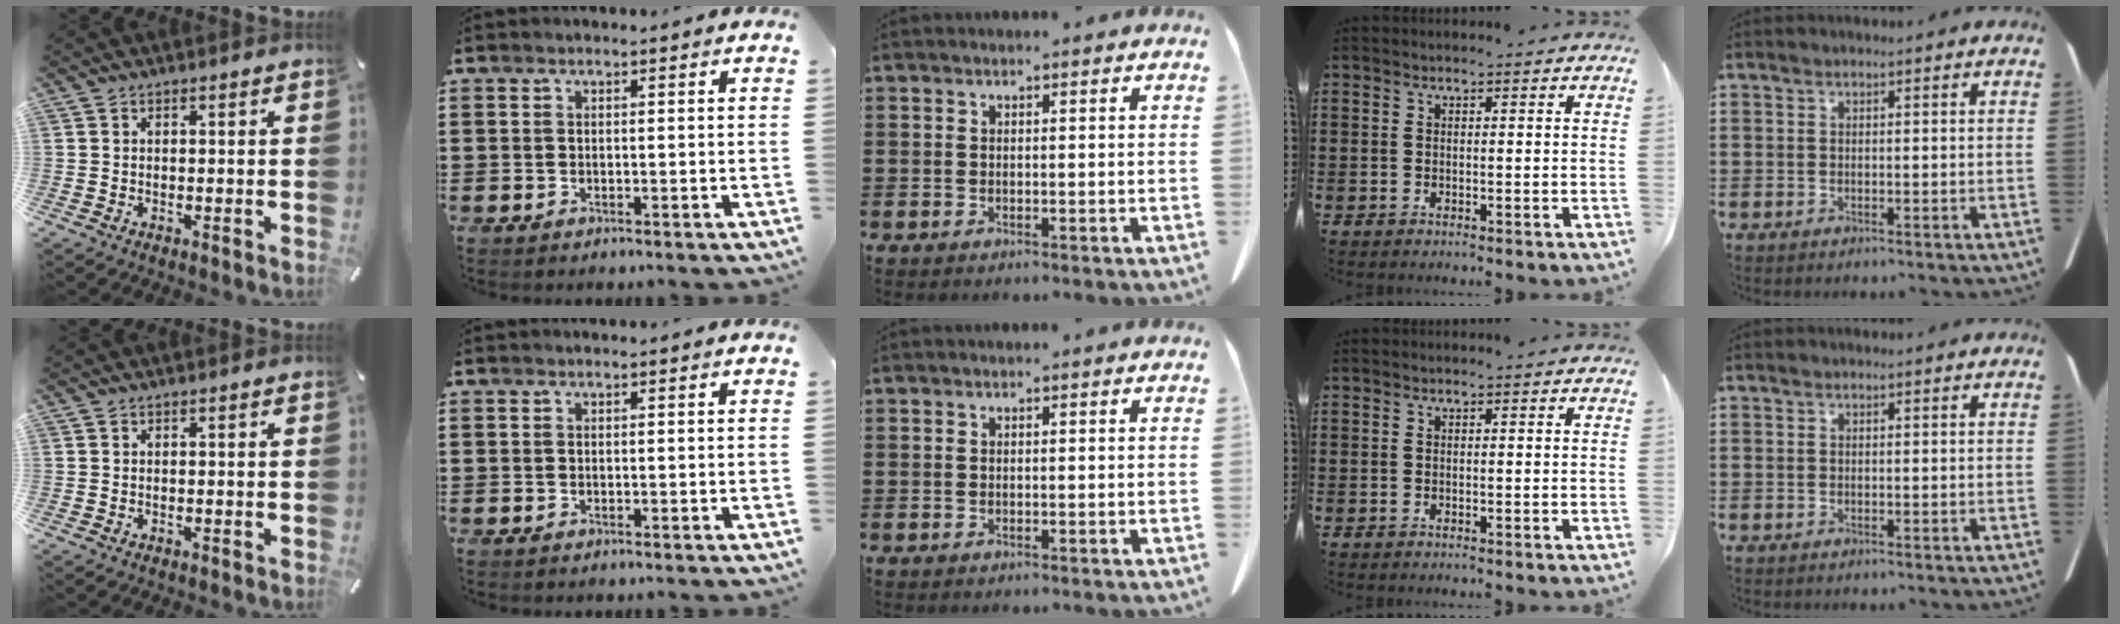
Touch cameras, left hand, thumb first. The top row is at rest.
{}